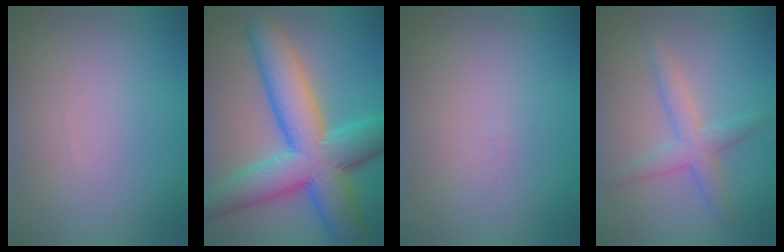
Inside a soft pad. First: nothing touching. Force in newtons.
{"total": 12.0, "press": 12.0, "slide": 0.2}
{"total": 0.0}
{"total": 3.0, "press": 3.0, "slide": 0.2}